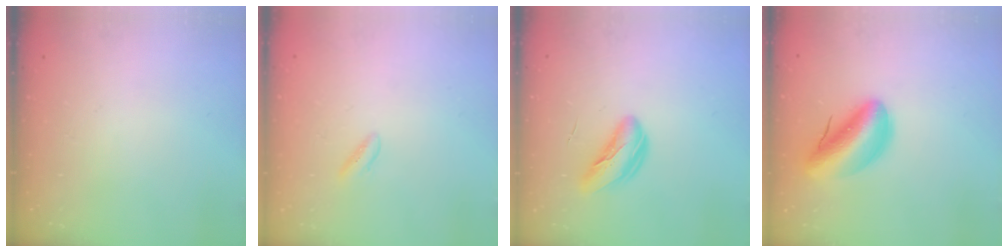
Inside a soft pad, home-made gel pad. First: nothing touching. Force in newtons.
{"total": 1.3, "press": 1.1, "slide": 0.7}
{"total": 6.6, "press": 6.5, "slide": 0.8}
{"total": 11.5, "press": 10.8, "slide": 3.7}